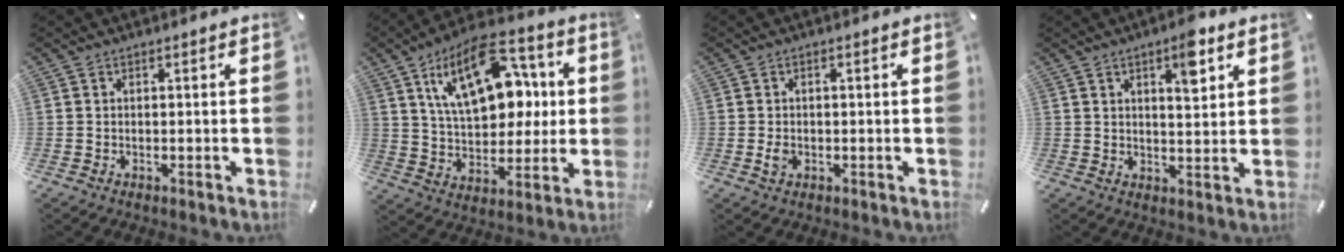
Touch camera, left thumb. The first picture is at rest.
{"total": 20.6, "force": [8.3, 12.4, 14.2], "torque": [-0.240, -0.028, 0.144]}
{"total": 2.1, "force": [-0.4, 1.4, 1.5], "torque": [-0.034, 0.000, -0.010]}
{"total": 7.3, "force": [4.0, 2.8, 5.4], "torque": [-0.067, -0.019, 0.061]}